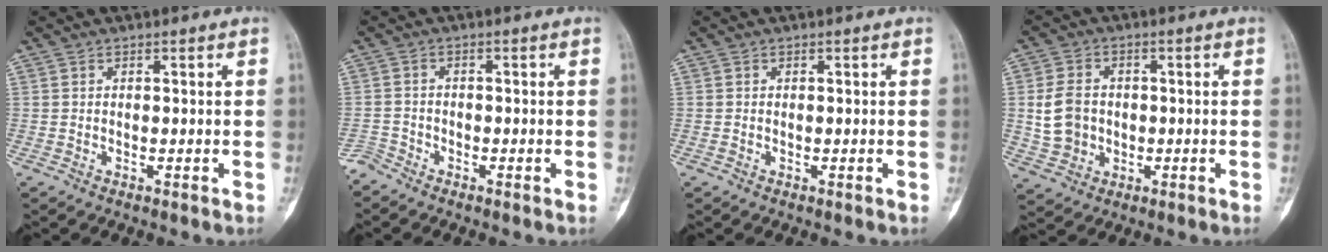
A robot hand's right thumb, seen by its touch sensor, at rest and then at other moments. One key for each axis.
{"total": 2.2, "fx": -2.1, "fy": 0.5, "fz": -0.4, "tx": 0.017, "ty": -0.004, "tz": -0.048}
{"total": 0.0}
{"total": 7.7, "fx": -0.1, "fy": 6.4, "fz": 4.3, "tx": -0.067, "ty": 0.008, "tz": 0.003}